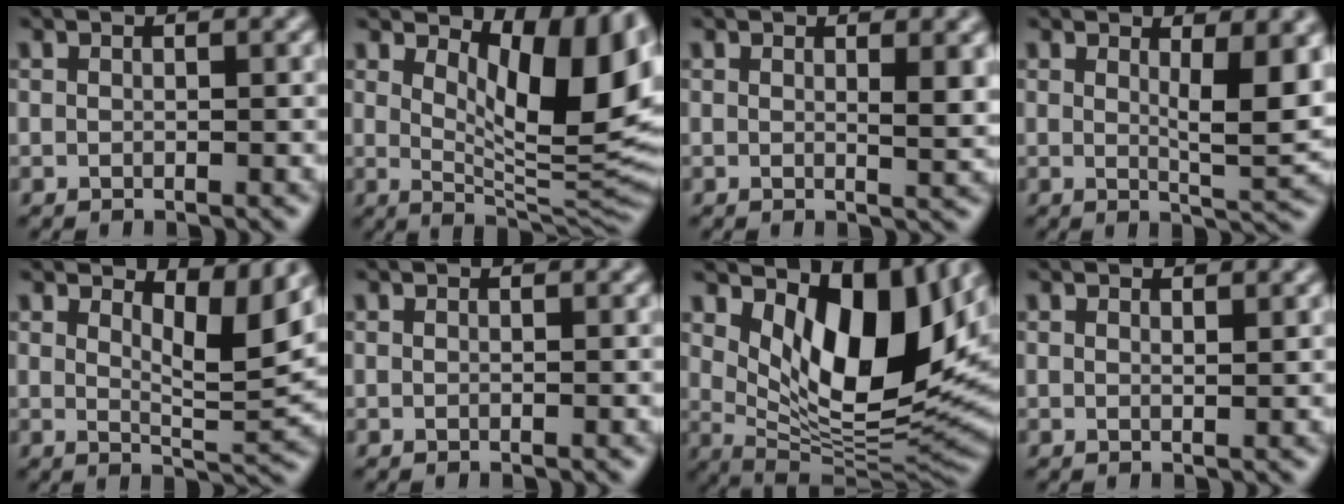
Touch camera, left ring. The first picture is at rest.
{"total": 10.6, "force": [3.6, 3.9, 9.1], "torque": [-0.126, -0.011, 0.064]}
{"total": 1.9, "force": [0.8, 0.4, 1.7], "torque": [-0.018, -0.004, 0.013]}
{"total": 5.0, "force": [1.4, 1.2, 4.7], "torque": [-0.067, -0.010, 0.025]}
{"total": 4.5, "force": [2.5, 1.2, 3.5], "torque": [-0.053, -0.008, 0.036]}
{"total": 0.0}
{"total": 11.4, "force": [3.9, 5.2, 9.3], "torque": [-0.138, -0.021, 0.070]}
{"total": 0.6, "force": [0.6, 0.0, 0.3], "torque": [-0.003, -0.002, 0.010]}